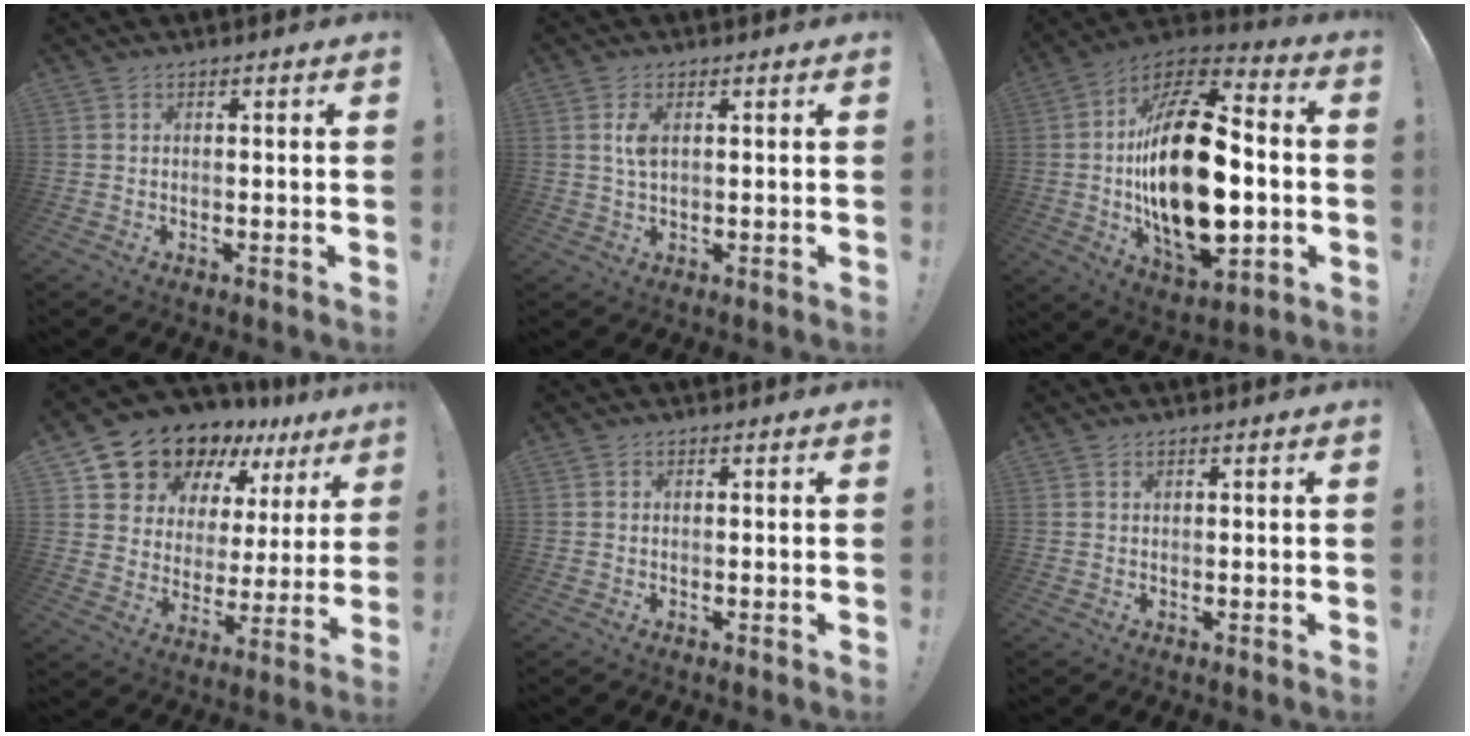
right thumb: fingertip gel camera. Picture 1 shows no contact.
{"total": 3.7, "force": [1.1, 1.5, 3.2], "torque": [-0.051, -0.002, 0.016]}
{"total": 31.0, "force": [-2.1, 16.5, 26.2], "torque": [-0.480, 0.016, -0.026]}
{"total": 13.6, "force": [11.8, 6.4, 2.2], "torque": [-0.054, -0.102, 0.220]}
{"total": 0.0}
{"total": 0.0}